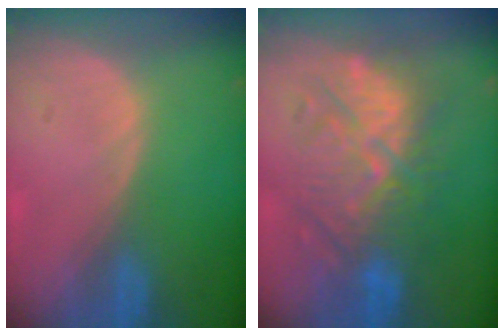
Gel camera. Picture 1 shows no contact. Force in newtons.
{"total": 10.2, "press": 10.2, "slide": 0.3}